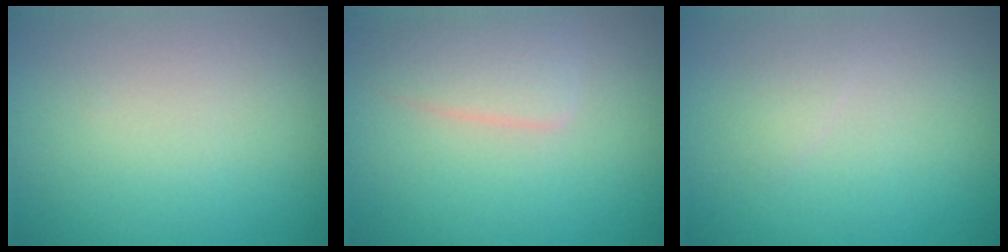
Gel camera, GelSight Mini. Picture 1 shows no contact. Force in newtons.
{"total": 2.8, "press": 2.8, "slide": 0.1}
{"total": 0.8, "press": 0.8, "slide": 0.1}